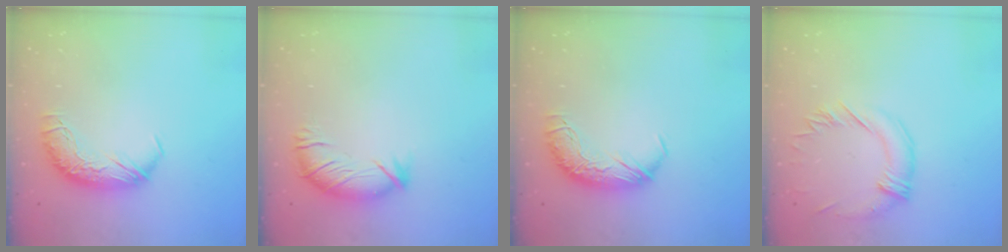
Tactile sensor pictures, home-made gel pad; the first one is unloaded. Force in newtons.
{"total": 3.1, "press": 2.1, "slide": 2.2}
{"total": 0.0}
{"total": 1.3, "press": 0.2, "slide": 1.2}